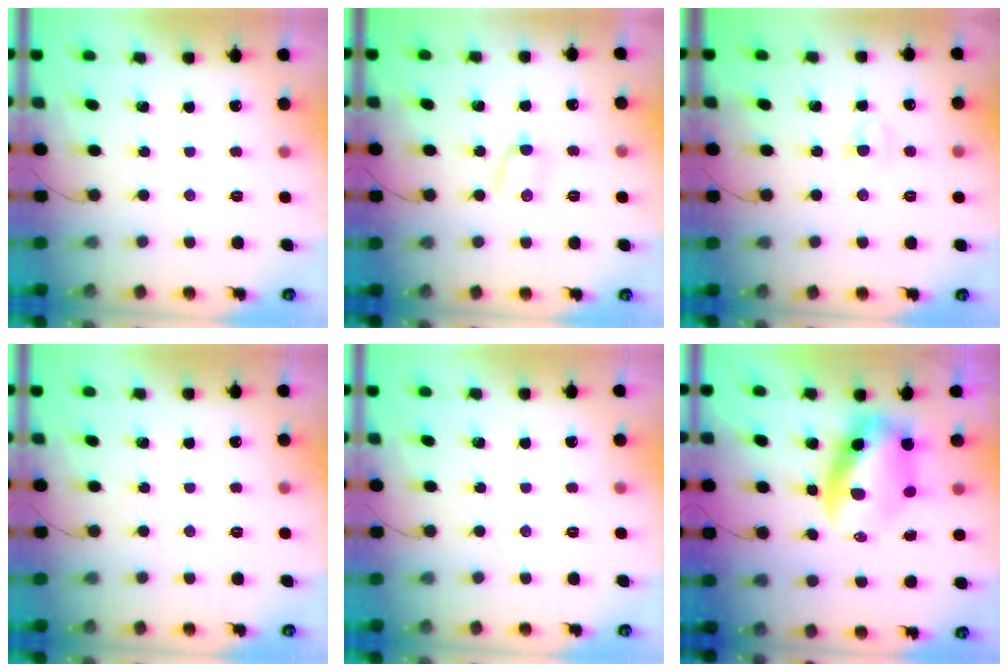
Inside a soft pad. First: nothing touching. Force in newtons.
{"total": 2.6, "press": 2.5, "slide": 0.9}
{"total": 3.5, "press": 3.3, "slide": 1.1}
{"total": 0.0}
{"total": 0.0}
{"total": 9.4, "press": 9.1, "slide": 2.5}